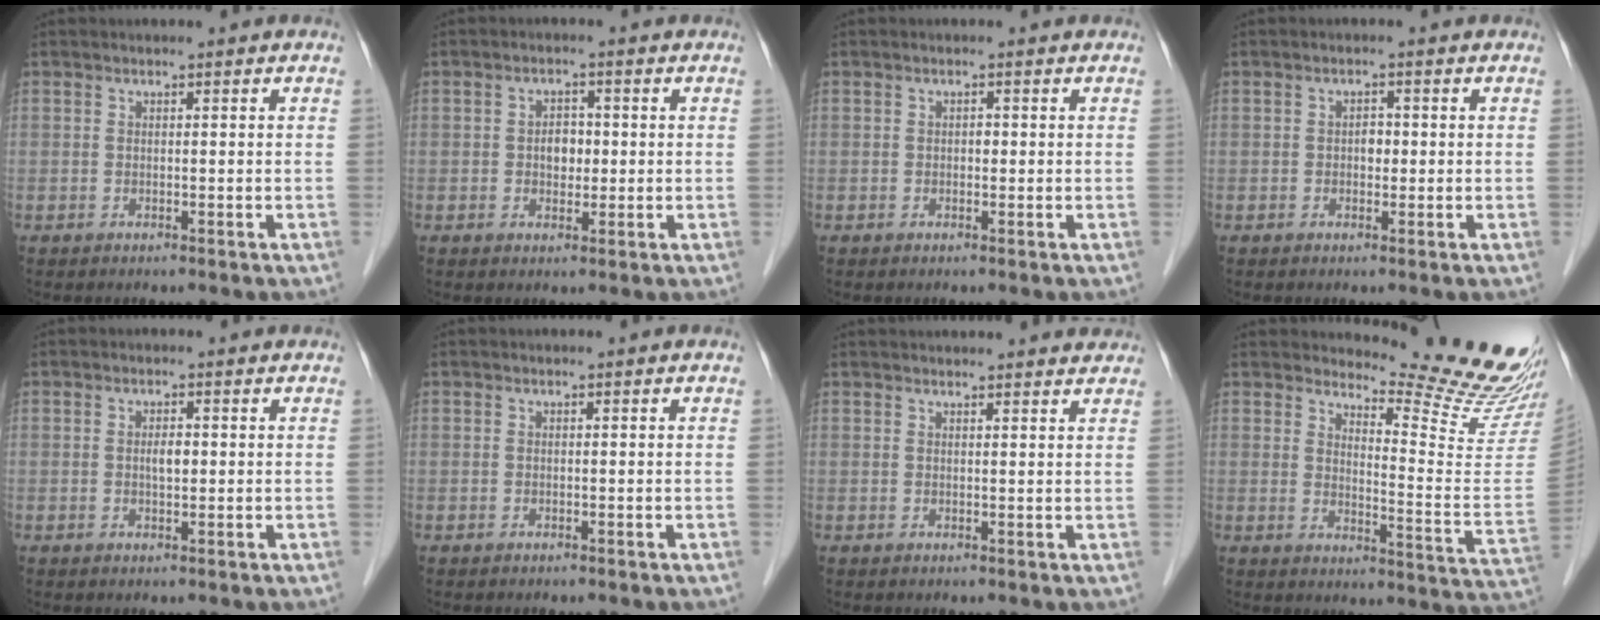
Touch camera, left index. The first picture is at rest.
{"total": 2.9, "force": [0.0, 2.1, 2.0], "torque": [-0.032, 0.008, 0.002]}
{"total": 0.7, "force": [0.0, 0.5, 0.4], "torque": [-0.005, 0.002, -0.002]}
{"total": 1.5, "force": [-0.1, 1.1, 1.1], "torque": [-0.014, 0.004, -0.002]}
{"total": 1.7, "force": [0.2, 0.7, 1.5], "torque": [-0.028, 0.001, 0.004]}
{"total": 0.0}
{"total": 11.6, "force": [11.1, 1.8, 3.0], "torque": [-0.024, 0.026, 0.121]}
{"total": 17.4, "force": [16.8, -0.5, 4.3], "torque": [-0.063, -0.142, 0.196]}